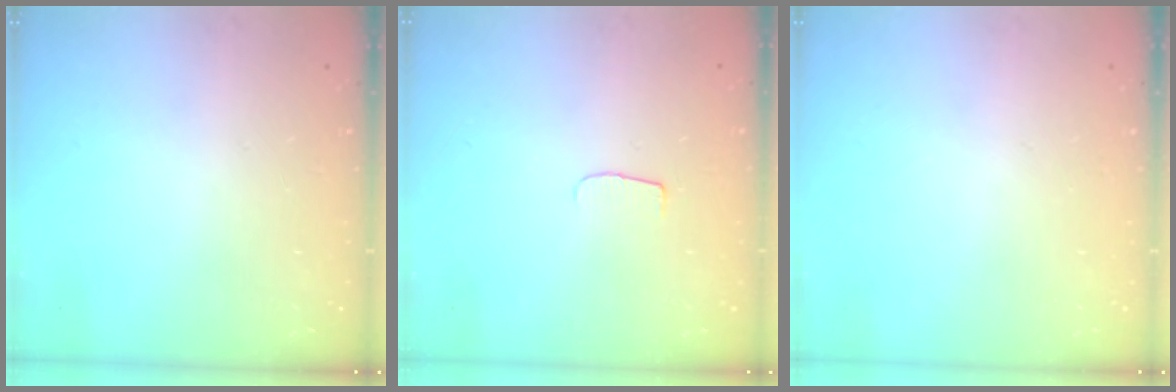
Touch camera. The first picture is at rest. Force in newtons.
{"total": 4.5, "press": 4.4, "slide": 0.5}
{"total": 0.0}